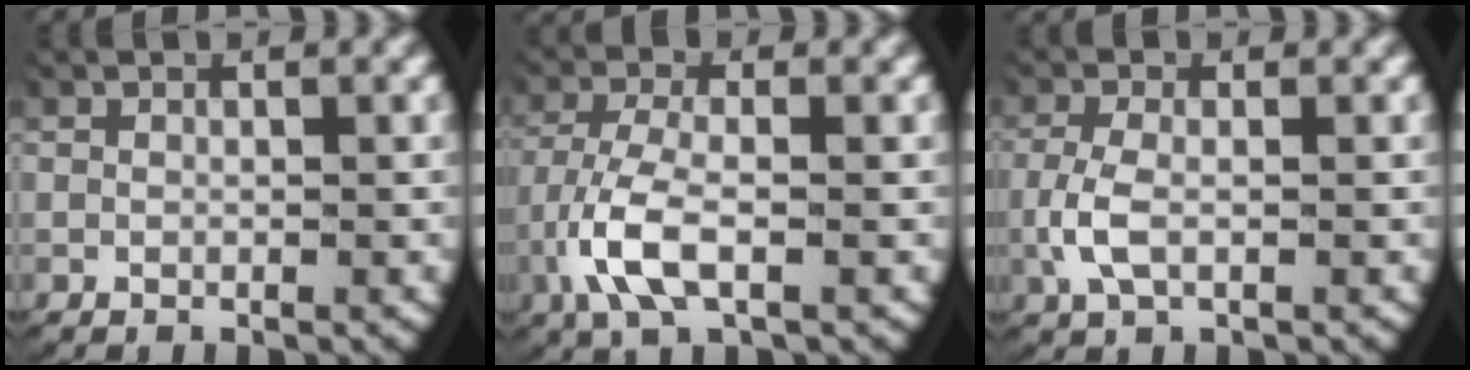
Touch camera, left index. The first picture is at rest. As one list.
[{"total": 5.2, "force": [-1.6, 2.5, 4.3], "torque": [-0.115, -0.021, -0.017]}, {"total": 3.0, "force": [-0.5, 1.5, 2.6], "torque": [-0.074, -0.010, -0.002]}]